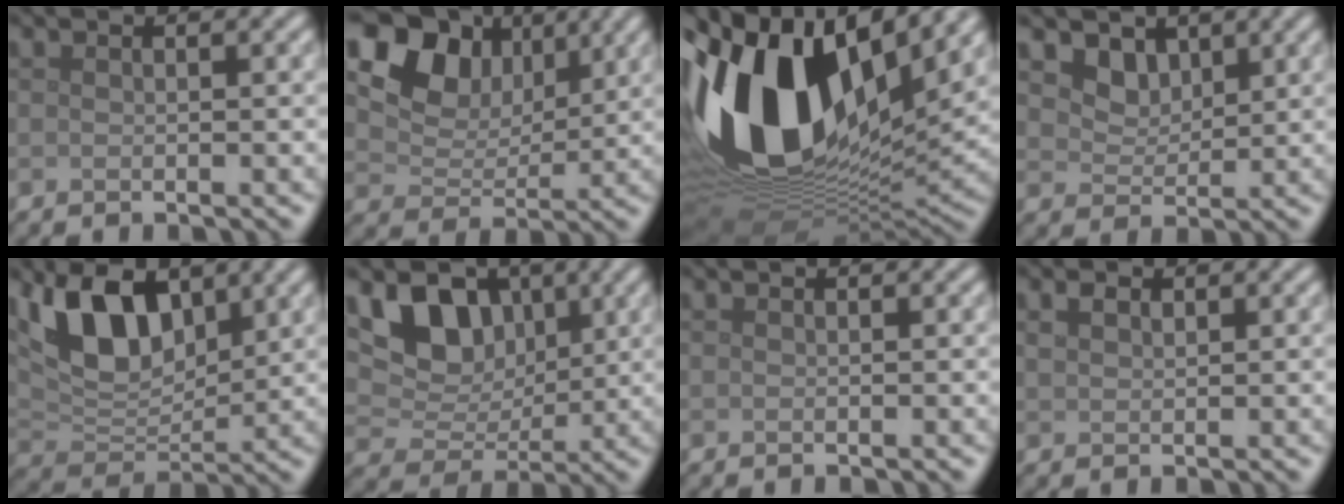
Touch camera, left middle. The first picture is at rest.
{"total": 10.7, "force": [5.5, 7.3, 5.5], "torque": [-0.117, 0.024, 0.086]}
{"total": 17.6, "force": [3.0, 10.2, 14.1], "torque": [-0.306, -0.004, 0.052]}
{"total": 3.6, "force": [2.2, 2.4, 1.4], "torque": [-0.041, -0.024, 0.053]}
{"total": 7.8, "force": [3.7, 4.2, 5.4], "torque": [-0.111, -0.003, 0.068]}
{"total": 6.6, "force": [2.5, 4.8, 3.7], "torque": [-0.061, -0.001, 0.029]}
{"total": 0.0}
{"total": 1.1, "force": [0.7, 0.7, 0.6], "torque": [-0.017, 0.001, 0.013]}